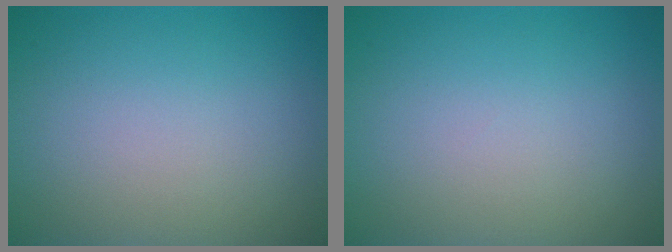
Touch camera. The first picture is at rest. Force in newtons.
{"total": 0.0}